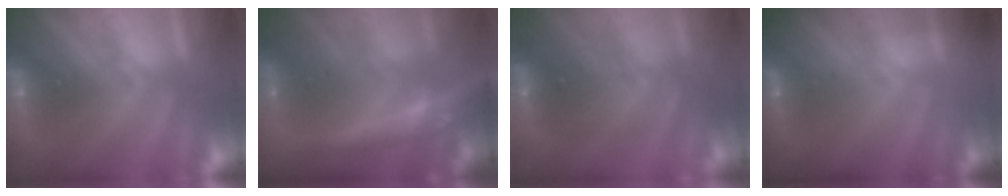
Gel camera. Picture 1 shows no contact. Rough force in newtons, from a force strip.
{"total": 8.1}
{"total": 2.4}
{"total": 1.9}